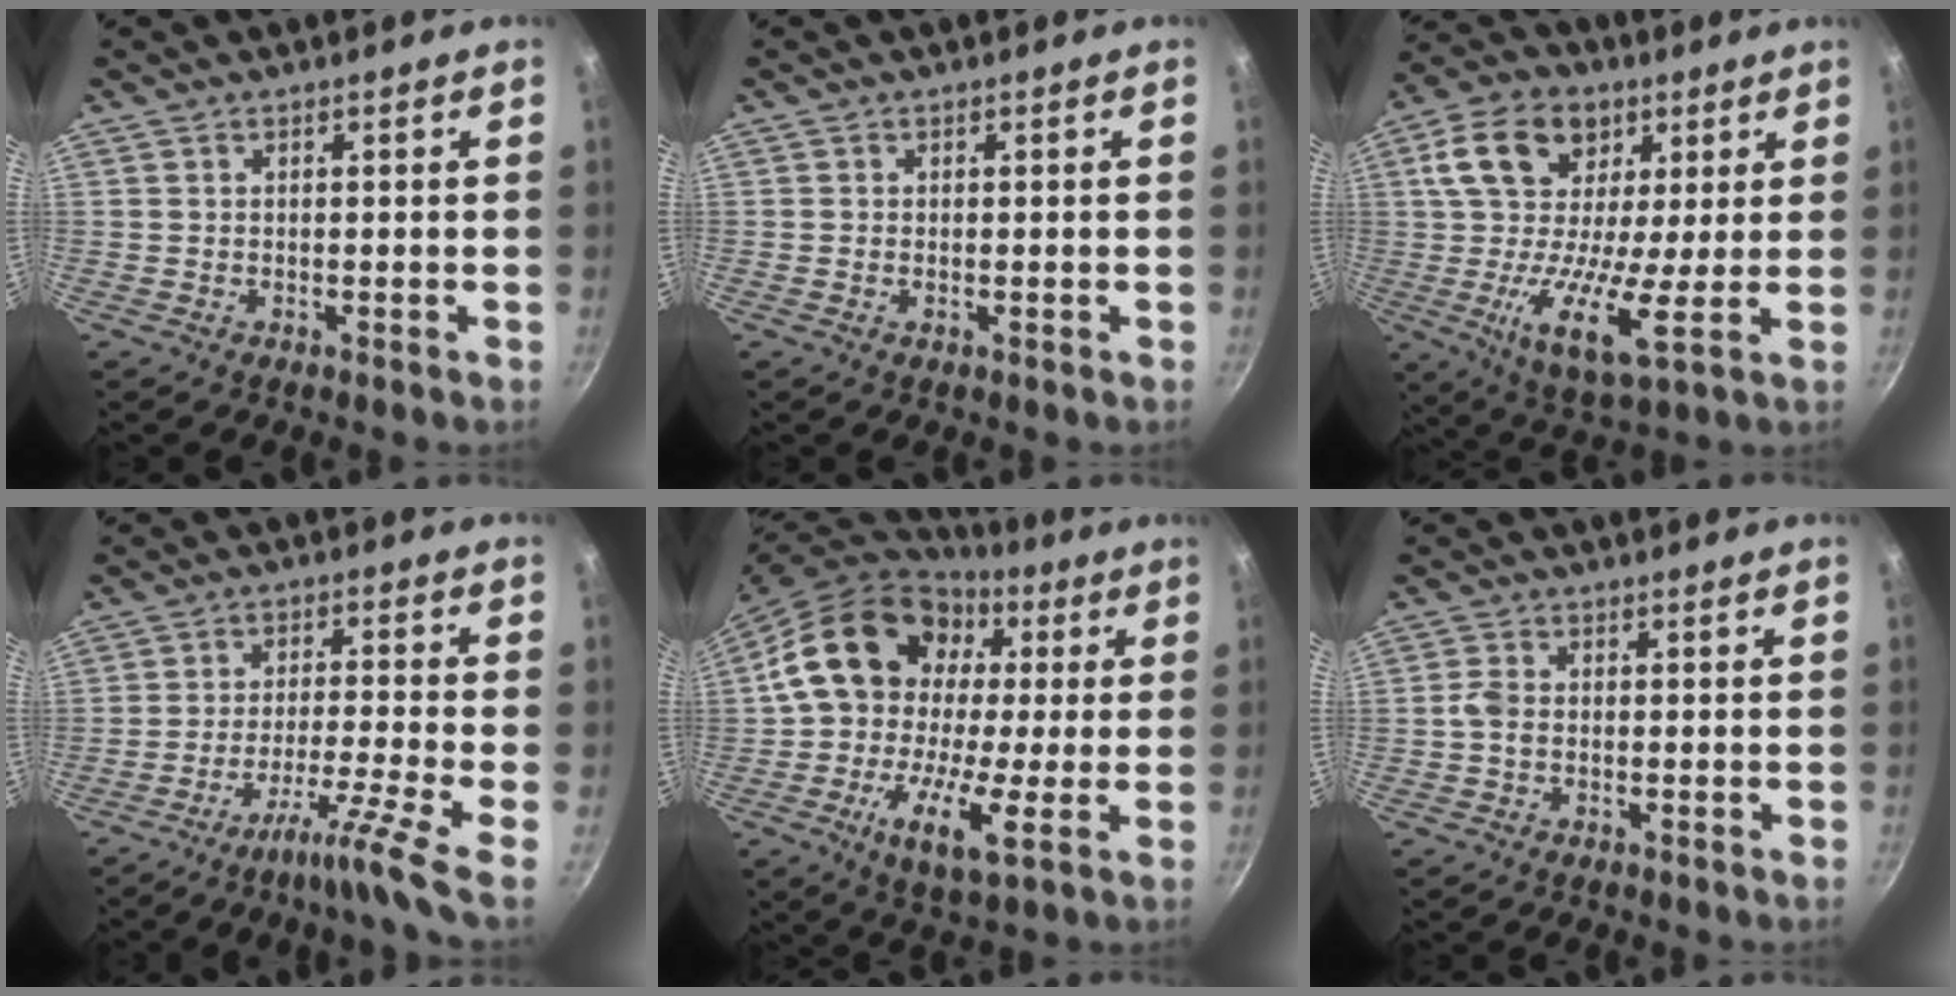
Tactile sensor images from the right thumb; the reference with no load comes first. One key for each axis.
{"total": 0.5, "fx": -0.1, "fy": 0.3, "fz": 0.4, "tx": -0.008, "ty": 0.000, "tz": -0.002}
{"total": 17.4, "fx": 3.8, "fy": 10.4, "fz": 13.5, "tx": -0.224, "ty": -0.009, "tz": 0.045}
{"total": 10.5, "fx": -6.2, "fy": -0.8, "fz": 8.5, "tx": -0.144, "ty": 0.027, "tz": -0.111}
{"total": 21.6, "fx": 2.1, "fy": 13.9, "fz": 16.4, "tx": -0.274, "ty": 0.026, "tz": 0.020}
{"total": 2.4, "fx": -0.5, "fy": 1.6, "fz": 1.8, "tx": -0.041, "ty": 0.010, "tz": -0.015}